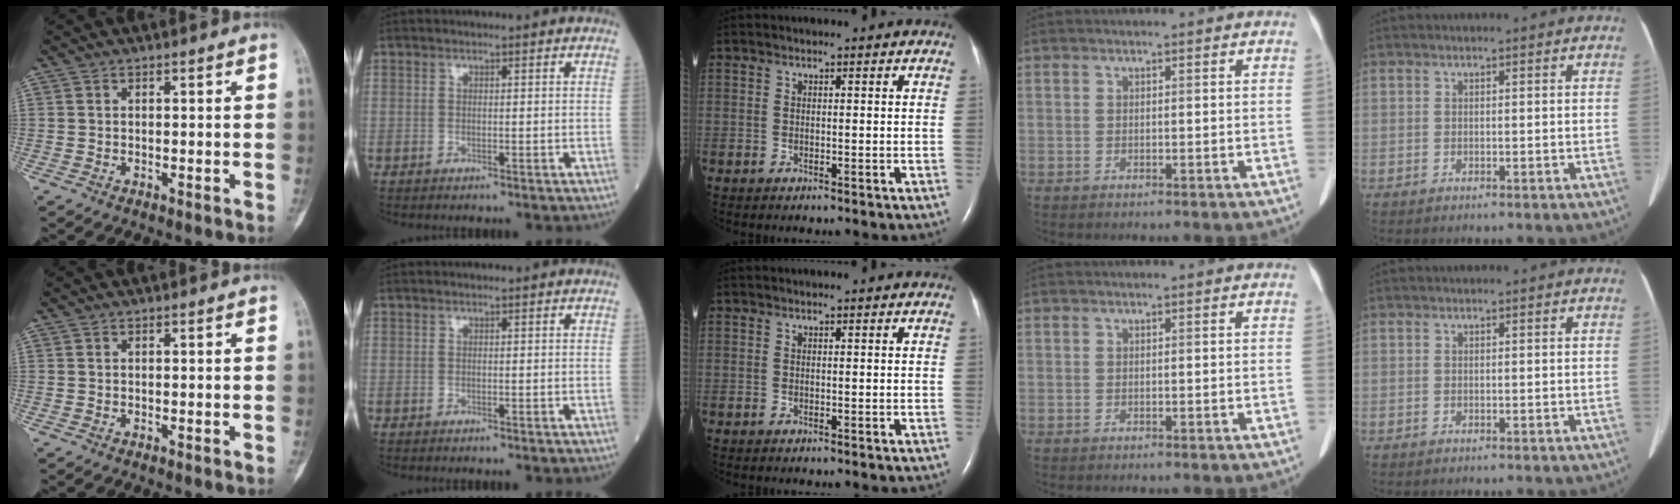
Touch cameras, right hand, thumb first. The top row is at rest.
{}